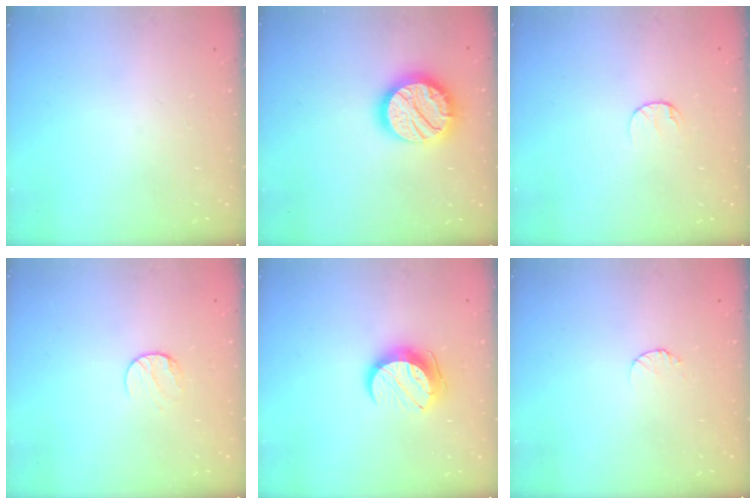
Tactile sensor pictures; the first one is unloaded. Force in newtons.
{"total": 18.2, "press": 18.1, "slide": 1.2}
{"total": 6.3, "press": 6.3, "slide": 0.6}
{"total": 6.7, "press": 6.7, "slide": 0.5}
{"total": 10.5, "press": 10.5, "slide": 0.4}
{"total": 4.8, "press": 4.8, "slide": 0.5}